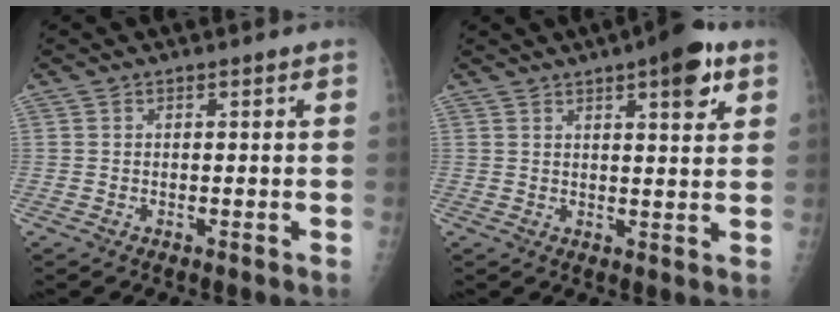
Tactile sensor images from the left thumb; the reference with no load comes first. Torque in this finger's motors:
{"motor_torque": [1.09, 0.90, 1.11, -0.31, 0.06]}